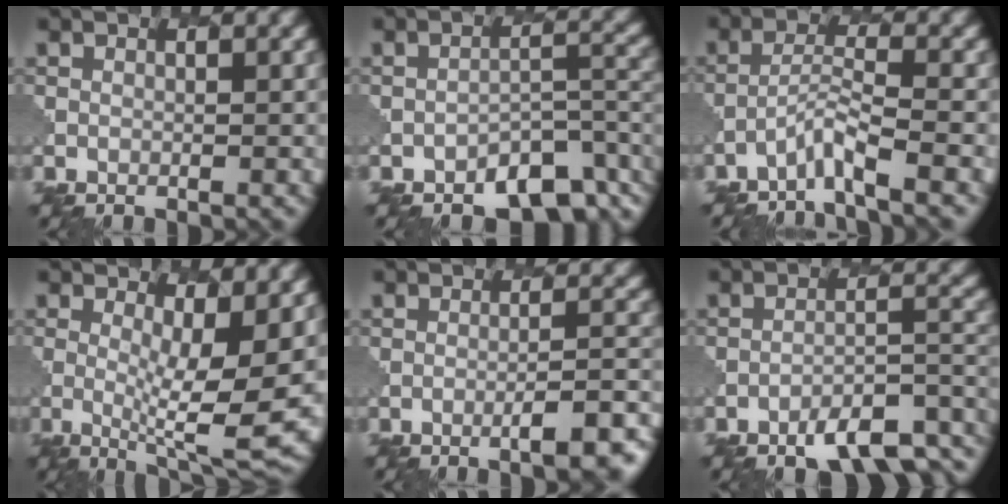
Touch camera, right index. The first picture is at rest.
{"total": 5.0, "force": [-3.2, 2.2, 3.0], "torque": [-0.038, 0.005, -0.052]}
{"total": 2.7, "force": [-2.1, -0.1, 1.8], "torque": [-0.038, 0.009, -0.053]}
{"total": 8.7, "force": [0.6, 2.3, 8.3], "torque": [-0.131, -0.017, 0.013]}
{"total": 5.3, "force": [-3.0, 1.2, 4.2], "torque": [-0.048, 0.010, -0.045]}
{"total": 6.6, "force": [-4.4, 2.0, 4.5], "torque": [-0.071, 0.001, -0.067]}